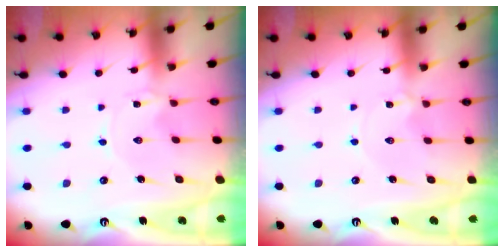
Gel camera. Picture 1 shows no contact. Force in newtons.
{"total": 0.0}